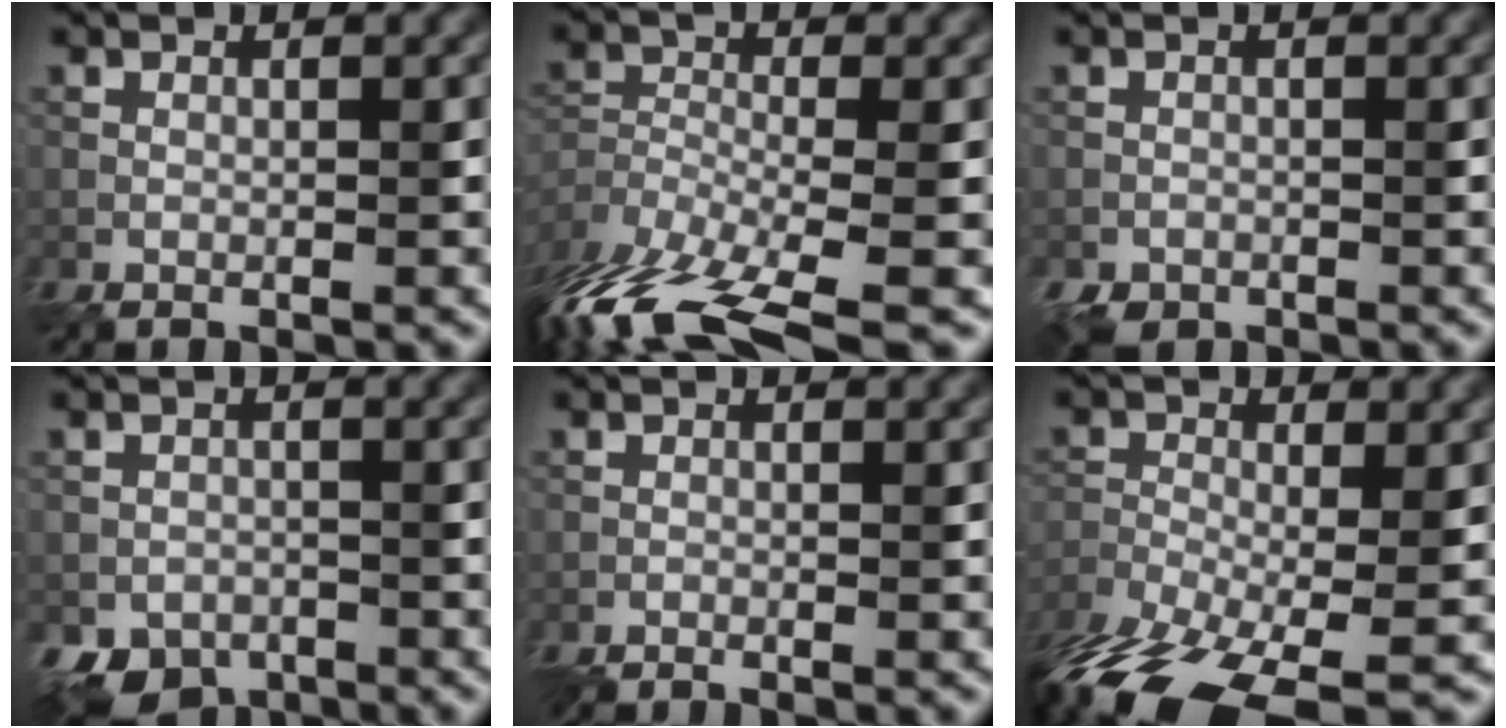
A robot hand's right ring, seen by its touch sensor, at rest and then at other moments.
{"total": 11.4, "force": [-9.0, 3.3, 6.2], "torque": [-0.146, -0.009, -0.144]}
{"total": 2.1, "force": [-1.7, 1.2, 0.5], "torque": [-0.007, -0.006, -0.030]}
{"total": 3.7, "force": [-2.8, 2.4, 0.7], "torque": [-0.009, -0.012, -0.047]}
{"total": 1.4, "force": [-1.3, 0.1, 0.6], "torque": [-0.015, -0.001, -0.025]}
{"total": 12.1, "force": [-8.7, 3.9, 7.5], "torque": [-0.159, -0.029, -0.144]}